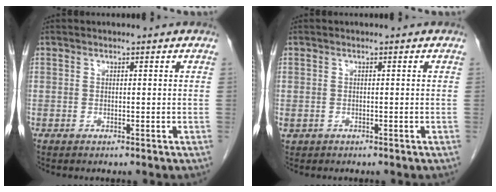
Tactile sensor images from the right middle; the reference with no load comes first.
{"total": 1.0, "force": [-0.4, 0.9, 0.2], "torque": [-0.012, 0.003, -0.001]}